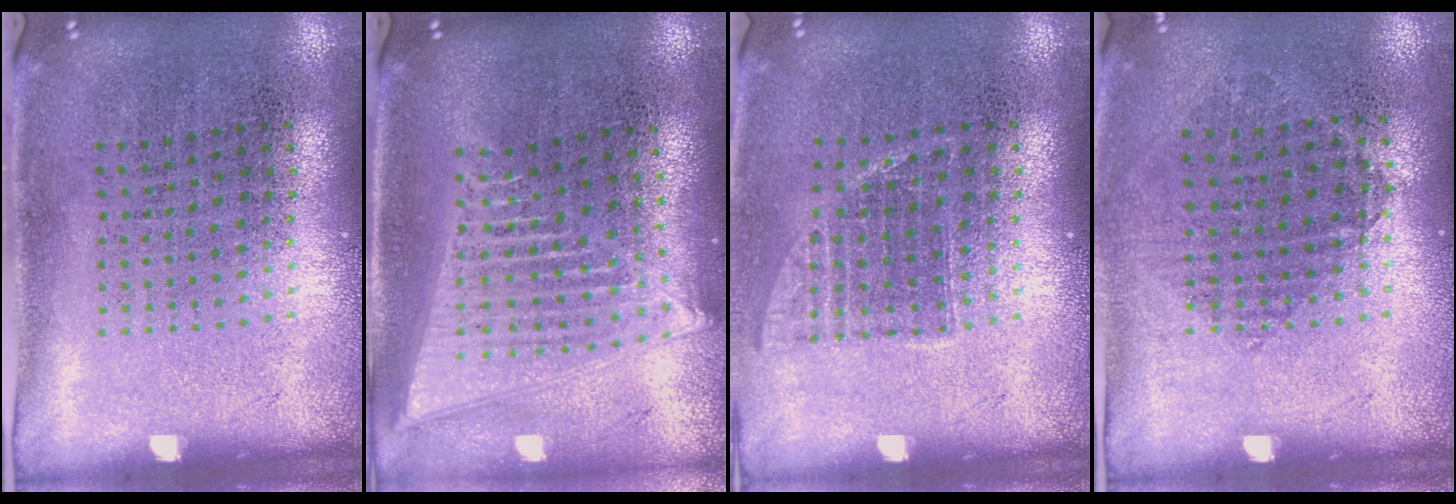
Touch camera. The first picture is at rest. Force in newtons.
{"total": 2.1, "press": 1.8, "slide": 1.1}
{"total": 0.9, "press": 0.8, "slide": 0.3}
{"total": 0.9, "press": 0.8, "slide": 0.3}